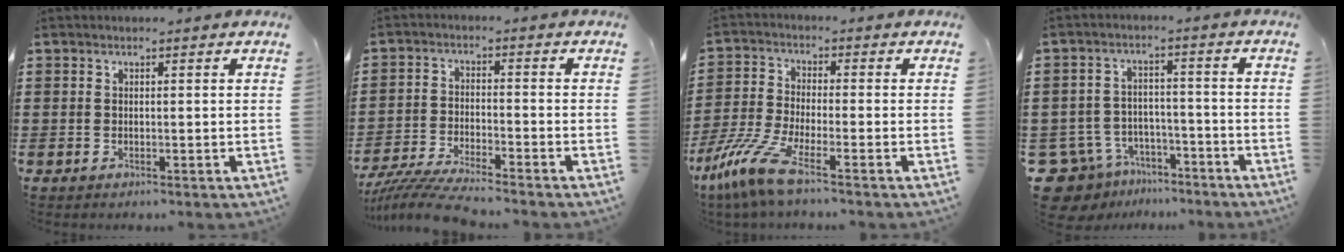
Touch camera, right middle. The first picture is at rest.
{"total": 6.4, "force": [-6.1, -0.1, 2.0], "torque": [-0.048, -0.011, -0.121]}
{"total": 8.6, "force": [-5.9, 1.4, 6.0], "torque": [-0.158, -0.019, -0.125]}
{"total": 7.3, "force": [-6.4, 3.5, 0.8], "torque": [-0.048, 0.015, -0.131]}